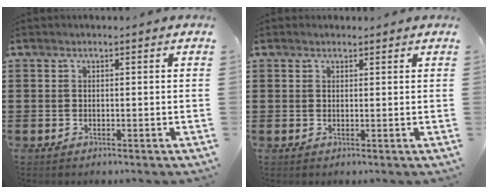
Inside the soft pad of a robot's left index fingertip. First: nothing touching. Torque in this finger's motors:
{"motor_torque": [1.60, -0.54, 0.16, 0.01]}